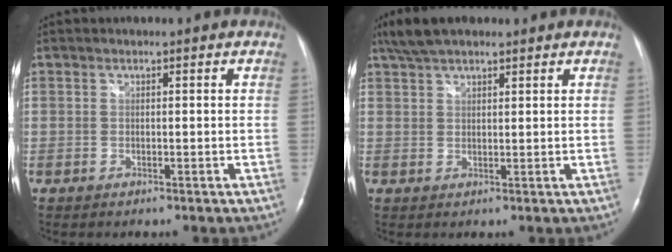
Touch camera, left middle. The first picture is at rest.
{"total": 6.1, "force": [4.8, 1.9, 3.2], "torque": [-0.067, 0.023, 0.091]}